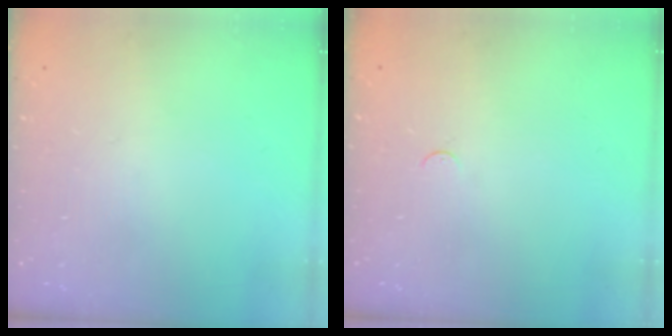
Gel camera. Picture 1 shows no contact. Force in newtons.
{"total": 2.7, "press": 2.7, "slide": 0.4}